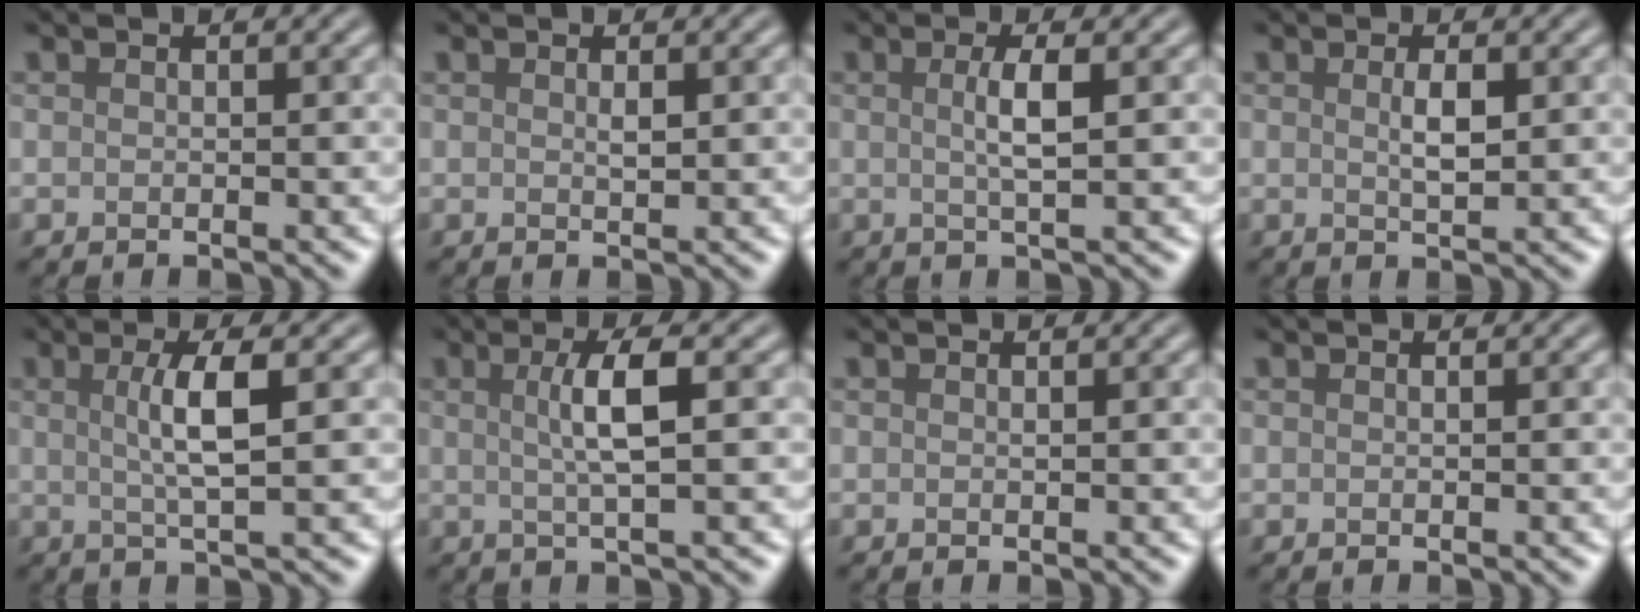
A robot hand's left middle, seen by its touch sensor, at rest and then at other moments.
{"total": 0.7, "force": [0.3, 0.2, 0.7], "torque": [-0.013, -0.001, 0.005]}
{"total": 2.5, "force": [0.3, 0.5, 2.5], "torque": [-0.043, 0.003, 0.003]}
{"total": 1.8, "force": [0.4, 0.4, 1.7], "torque": [-0.033, 0.000, 0.008]}
{"total": 3.9, "force": [0.6, 0.8, 3.7], "torque": [-0.067, 0.001, 0.008]}
{"total": 3.8, "force": [0.5, 0.8, 3.6], "torque": [-0.062, 0.003, 0.005]}
{"total": 0.0}
{"total": 0.0}